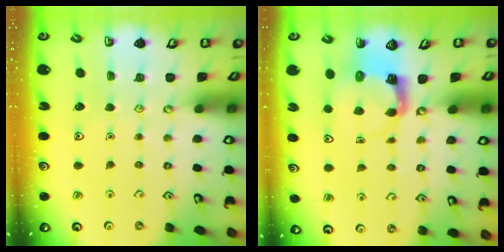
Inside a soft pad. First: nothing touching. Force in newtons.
{"total": 3.9, "press": 3.8, "slide": 0.6}